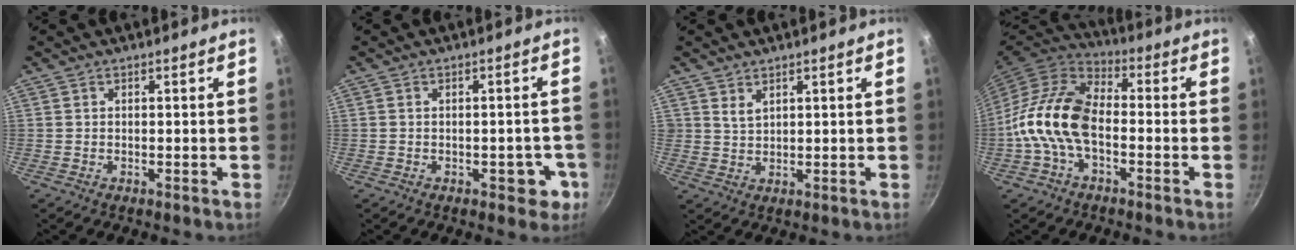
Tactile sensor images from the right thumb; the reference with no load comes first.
{"total": 4.6, "force": [-1.7, 2.8, 3.2], "torque": [-0.010, 0.018, -0.016]}
{"total": 2.3, "force": [1.6, 1.3, 1.1], "torque": [-0.017, -0.011, 0.033]}
{"total": 13.9, "force": [-2.9, 8.1, 10.9], "torque": [-0.199, 0.040, -0.069]}